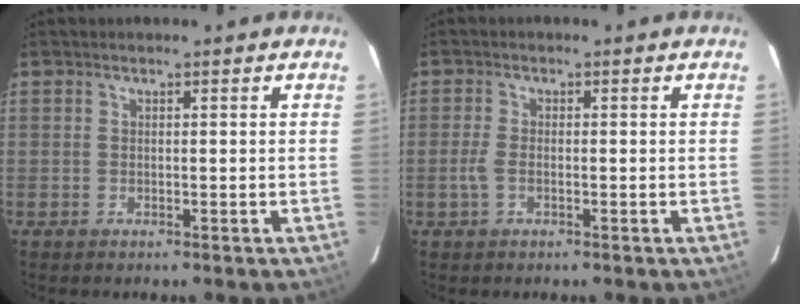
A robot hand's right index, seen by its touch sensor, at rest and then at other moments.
{"total": 2.4, "force": [-0.9, 1.1, 2.0], "torque": [-0.051, -0.002, -0.017]}